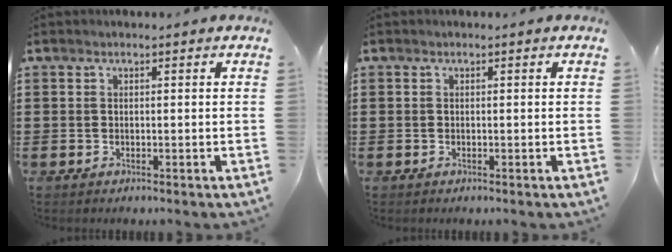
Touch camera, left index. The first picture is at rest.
{"total": 0.0}